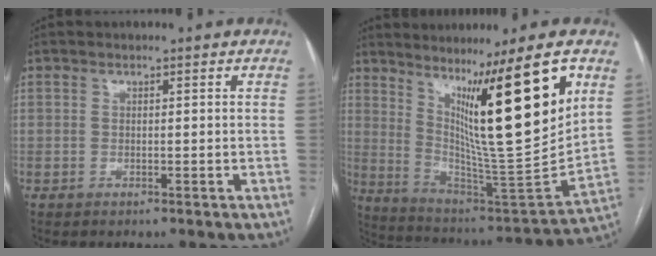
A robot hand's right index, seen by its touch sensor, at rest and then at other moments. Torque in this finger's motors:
{"motor_torque": [1.36, 0.78, 1.05, 0.21]}